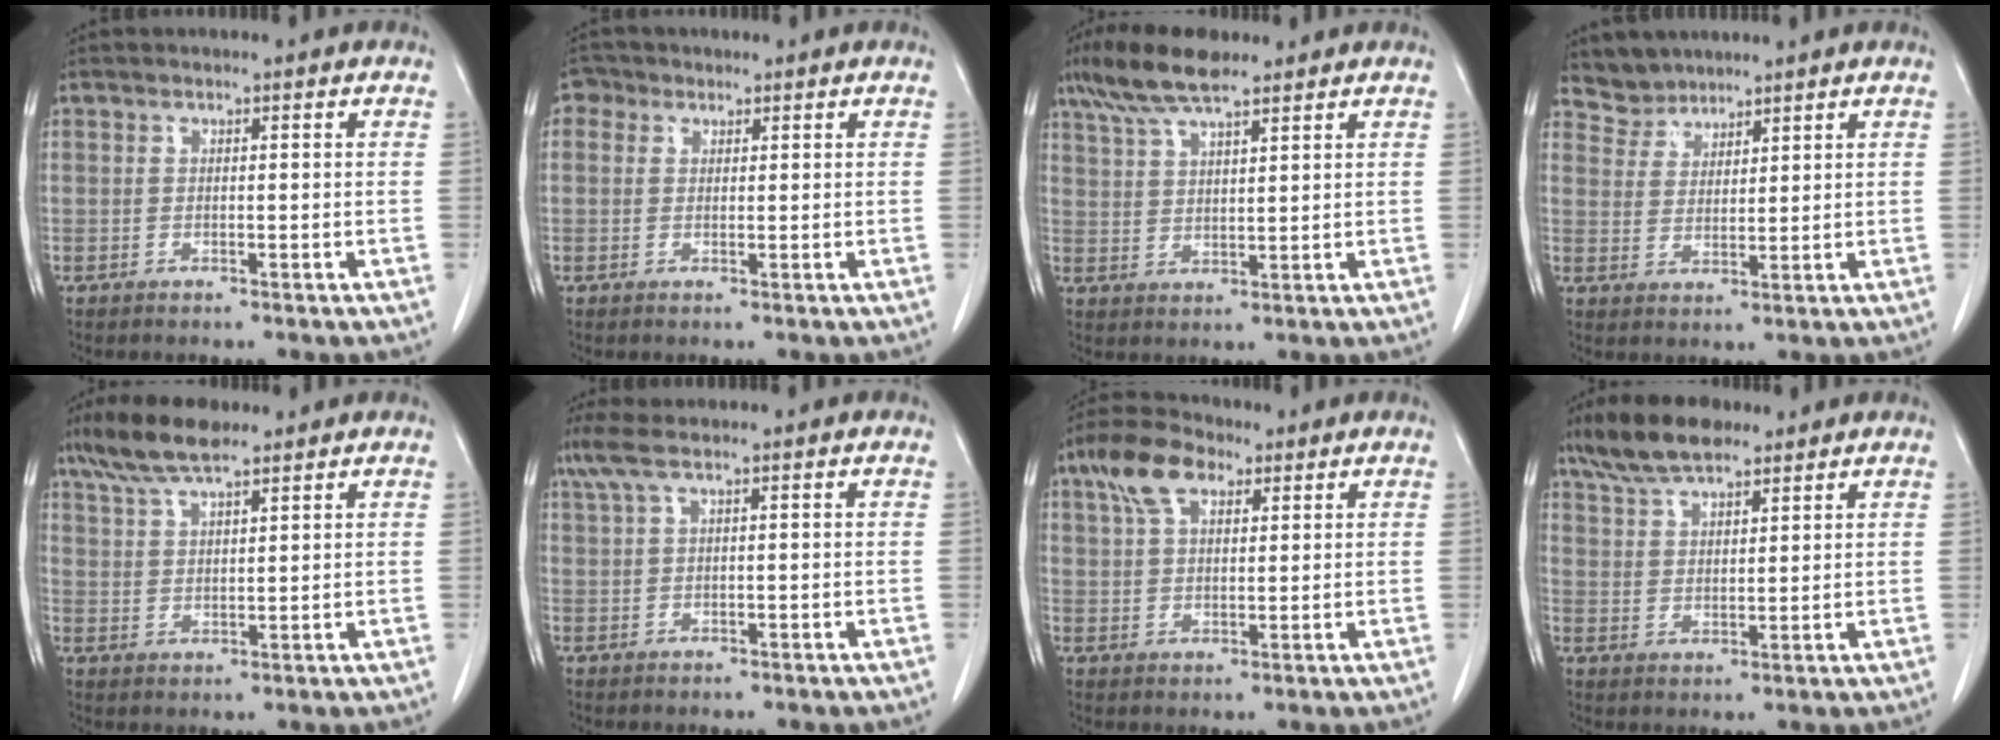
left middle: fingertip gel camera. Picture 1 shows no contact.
{"total": 2.3, "force": [1.1, 1.9, 0.6], "torque": [-0.010, 0.007, 0.013]}
{"total": 8.7, "force": [6.6, 1.9, 5.3], "torque": [-0.114, 0.018, 0.122]}
{"total": 4.0, "force": [3.6, 1.6, -0.6], "torque": [0.015, 0.006, 0.072]}
{"total": 8.1, "force": [6.2, 1.8, 4.9], "torque": [-0.104, 0.016, 0.115]}
{"total": 3.1, "force": [1.9, 0.2, 2.4], "torque": [-0.069, 0.023, 0.048]}
{"total": 7.5, "force": [4.0, 3.7, 5.0], "torque": [-0.107, 0.023, 0.075]}
{"total": 8.7, "force": [6.8, 2.8, 4.6], "torque": [-0.094, 0.018, 0.126]}